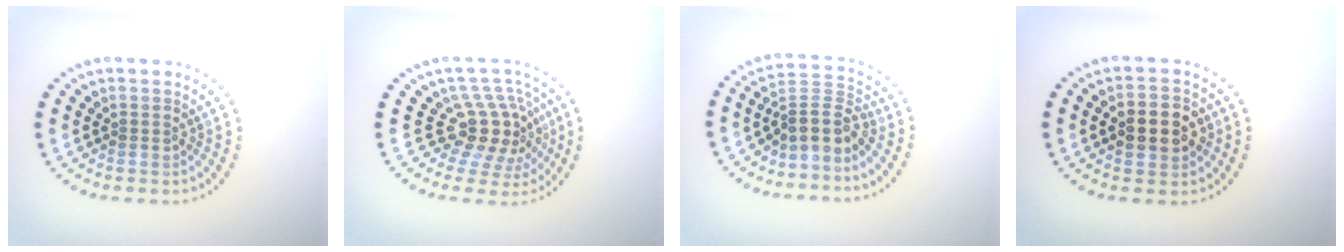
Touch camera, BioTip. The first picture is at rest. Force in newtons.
{"total": 4.6, "press": 3.4, "slide": 3.0}
{"total": 3.5, "press": 2.4, "slide": 2.5}
{"total": 4.5, "press": 4.5, "slide": 0.4}